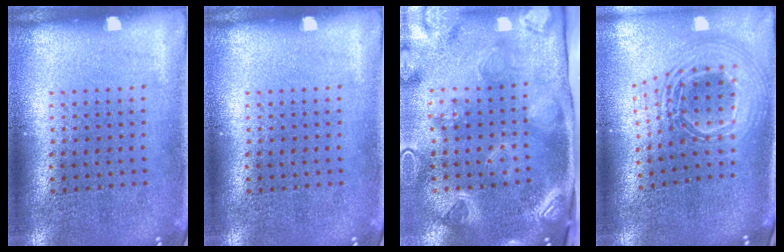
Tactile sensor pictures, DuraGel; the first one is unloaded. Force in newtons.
{"total": 0.0}
{"total": 3.9, "press": 2.9, "slide": 2.6}
{"total": 2.6, "press": 1.9, "slide": 1.8}